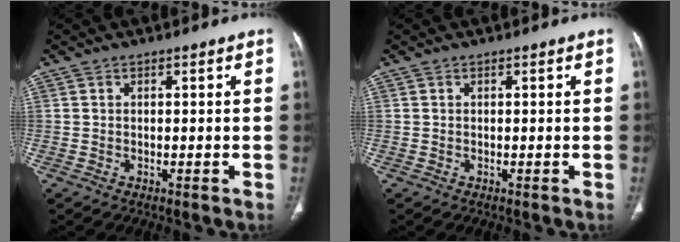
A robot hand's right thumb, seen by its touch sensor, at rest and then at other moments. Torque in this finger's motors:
{"motor_torque": [0.01, 0.01, 0.00, 0.00, 0.00]}